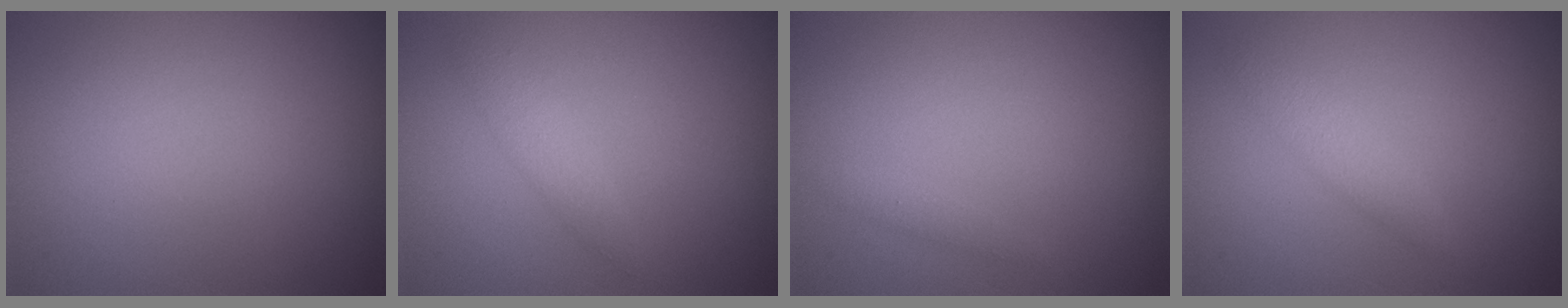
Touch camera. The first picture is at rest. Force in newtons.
{"total": 1.4, "press": 1.4, "slide": 0.0}
{"total": 0.6, "press": 0.6, "slide": 0.0}
{"total": 1.5, "press": 1.5, "slide": 0.0}